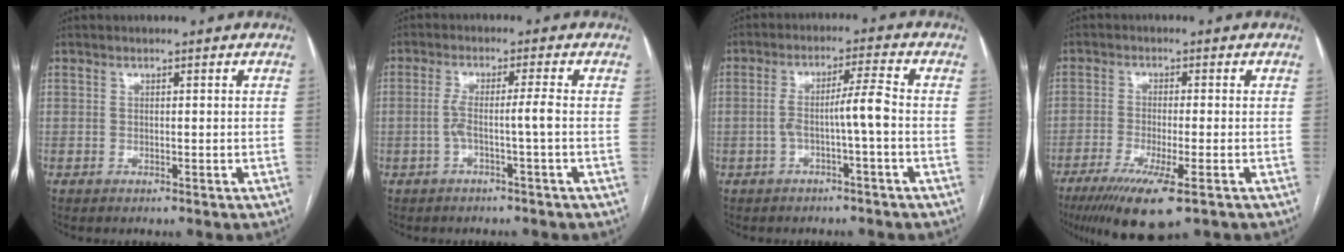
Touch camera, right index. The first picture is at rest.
{"total": 3.6, "force": [-1.1, -0.9, 3.3], "torque": [-0.064, 0.017, -0.014]}
{"total": 5.1, "force": [-1.3, -0.5, 4.9], "torque": [-0.087, 0.022, -0.019]}
{"total": 10.1, "force": [-6.0, 1.2, 8.0], "torque": [-0.137, -0.027, -0.094]}